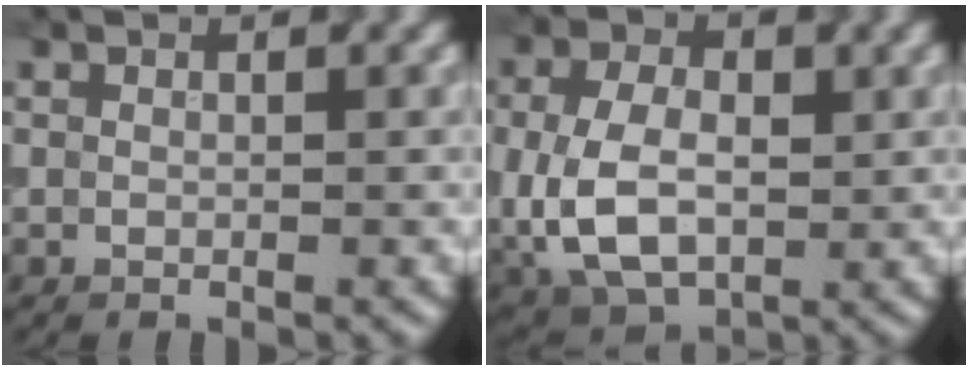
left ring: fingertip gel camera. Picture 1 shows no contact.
{"total": 8.0, "force": [-0.6, 5.4, 5.9], "torque": [-0.135, -0.006, -0.012]}